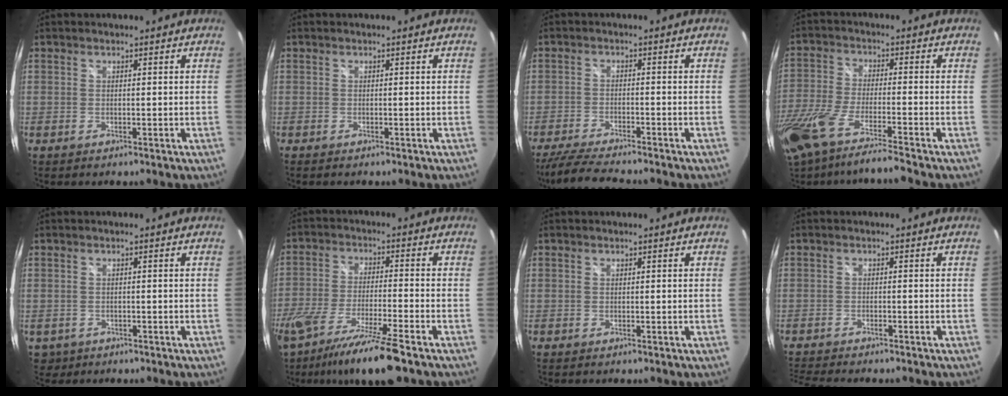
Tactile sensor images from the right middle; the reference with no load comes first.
{"total": 0.0}
{"total": 8.1, "force": [-7.2, 0.4, 3.7], "torque": [-0.096, -0.020, -0.126]}
{"total": 15.3, "force": [-11.7, 0.9, 9.8], "torque": [-0.208, -0.057, -0.210]}
{"total": 3.2, "force": [-0.7, 2.9, 1.1], "torque": [-0.030, -0.005, -0.003]}
{"total": 16.1, "force": [-11.8, 0.8, 11.0], "torque": [-0.226, -0.048, -0.204]}
{"total": 0.0}
{"total": 5.9, "force": [-5.4, 0.6, 2.4], "torque": [-0.061, -0.017, -0.091]}